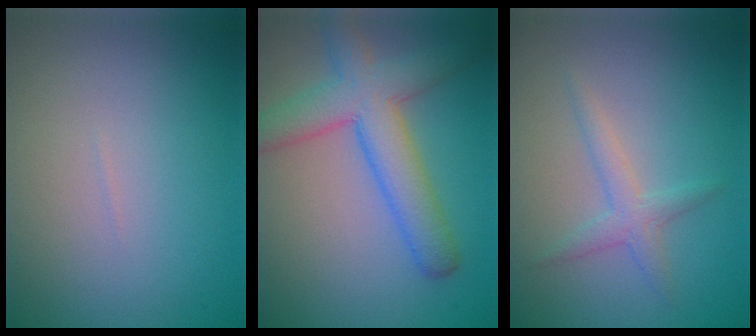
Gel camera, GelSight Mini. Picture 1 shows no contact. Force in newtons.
{"total": 6.3, "press": 6.3, "slide": 0.3}
{"total": 1.9, "press": 1.9, "slide": 0.1}